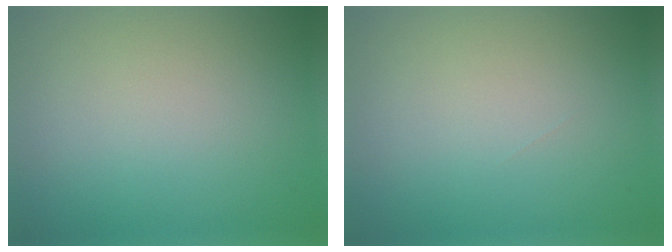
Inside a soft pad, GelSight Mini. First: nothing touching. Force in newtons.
{"total": 0.0}